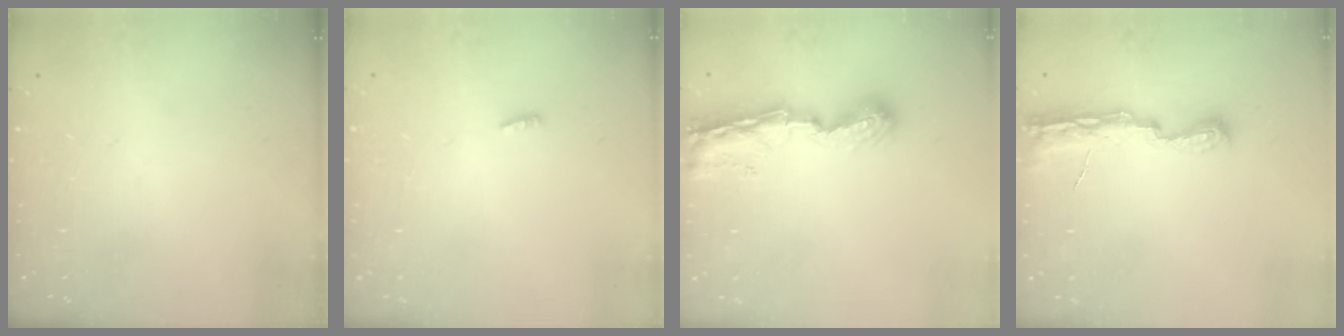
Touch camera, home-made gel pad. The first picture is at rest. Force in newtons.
{"total": 2.3, "press": 2.1, "slide": 0.8}
{"total": 9.3, "press": 9.3, "slide": 1.0}
{"total": 8.5, "press": 8.5, "slide": 1.2}